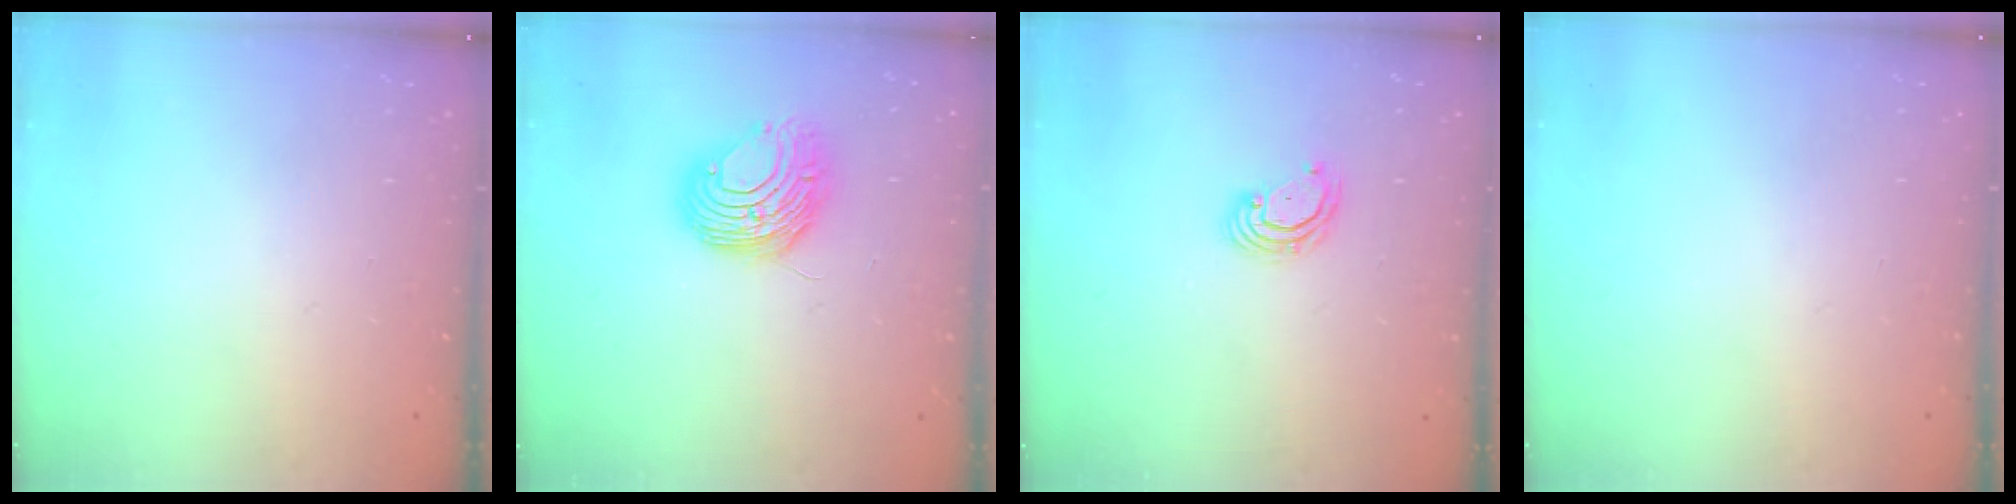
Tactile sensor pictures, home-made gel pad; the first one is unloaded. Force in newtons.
{"total": 10.0, "press": 9.9, "slide": 1.2}
{"total": 4.2, "press": 4.2, "slide": 0.3}
{"total": 0.0}